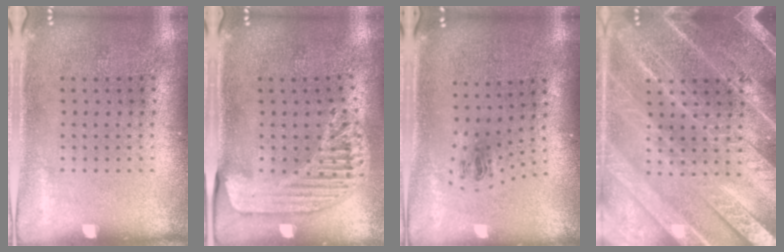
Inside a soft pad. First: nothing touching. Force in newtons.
{"total": 1.5, "press": 1.5, "slide": 0.2}
{"total": 1.0, "press": 0.4, "slide": 0.9}
{"total": 6.0, "press": 5.9, "slide": 0.8}